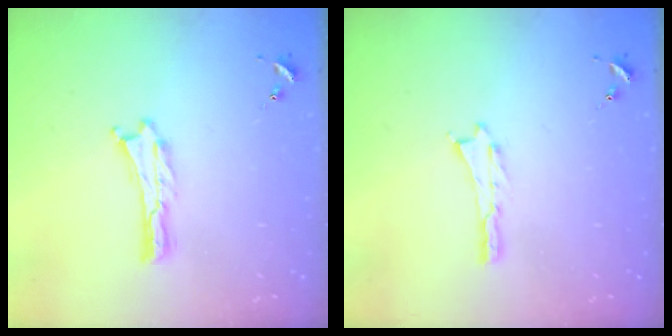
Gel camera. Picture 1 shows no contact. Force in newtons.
{"total": 0.0}